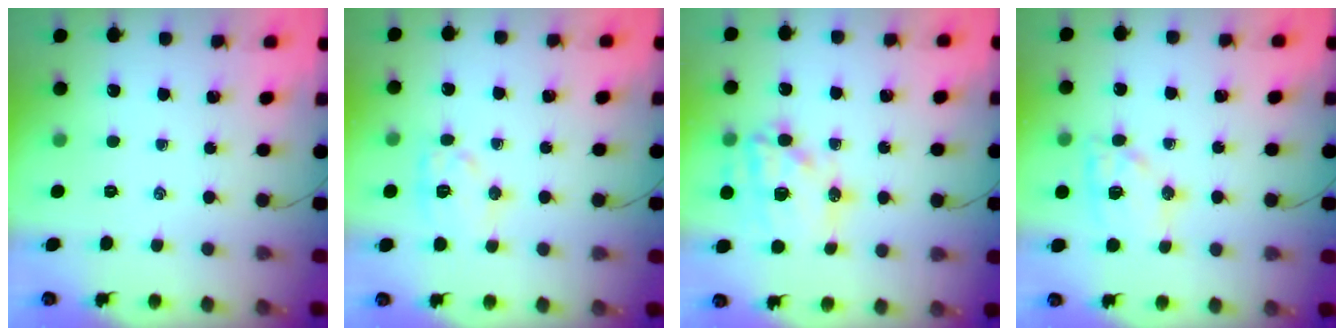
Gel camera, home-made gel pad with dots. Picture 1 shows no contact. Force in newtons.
{"total": 9.4, "press": 9.4, "slide": 0.4}
{"total": 16.6, "press": 16.2, "slide": 3.7}
{"total": 12.3, "press": 12.1, "slide": 1.8}